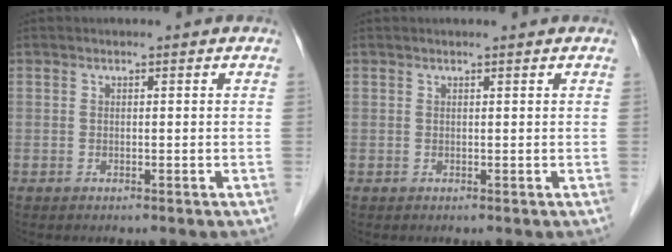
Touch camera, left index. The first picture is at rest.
{"total": 1.0, "force": [0.9, -0.2, 0.3], "torque": [-0.007, 0.004, 0.017]}